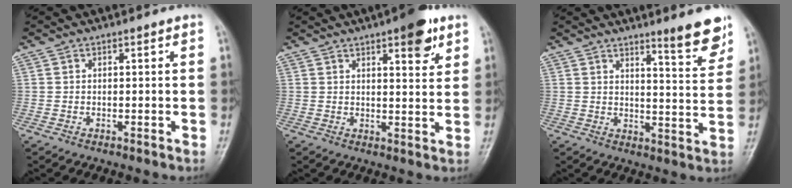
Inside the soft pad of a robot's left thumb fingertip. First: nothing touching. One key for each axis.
{"total": 7.7, "fx": 4.4, "fy": 2.5, "fz": 5.8, "tx": -0.060, "ty": -0.019, "tz": 0.055}
{"total": 8.1, "fx": 6.0, "fy": 0.9, "fz": 5.4, "tx": -0.063, "ty": -0.050, "tz": 0.087}